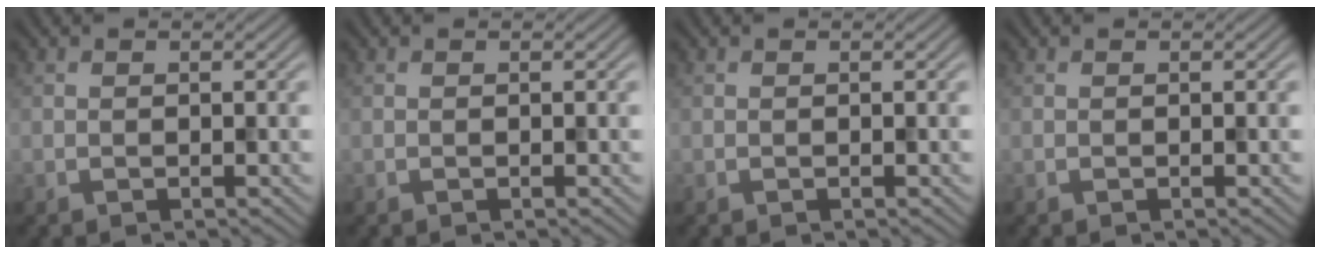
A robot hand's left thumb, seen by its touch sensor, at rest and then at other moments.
{"total": 0.0}
{"total": 0.0}
{"total": 0.0}